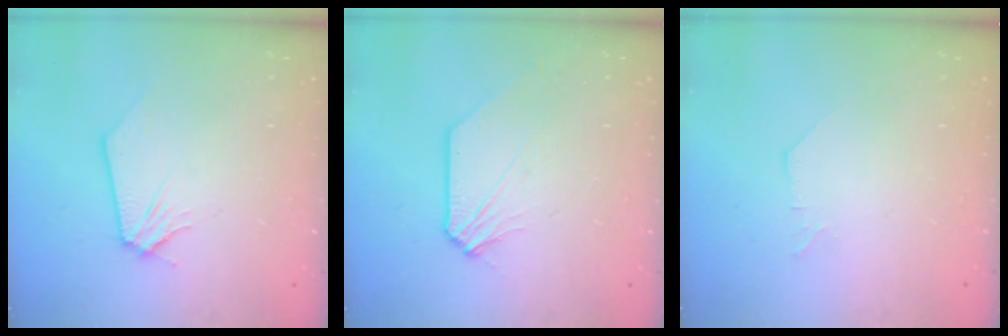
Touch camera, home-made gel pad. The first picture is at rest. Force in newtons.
{"total": 1.8, "press": 1.8, "slide": 0.2}
{"total": 0.0}